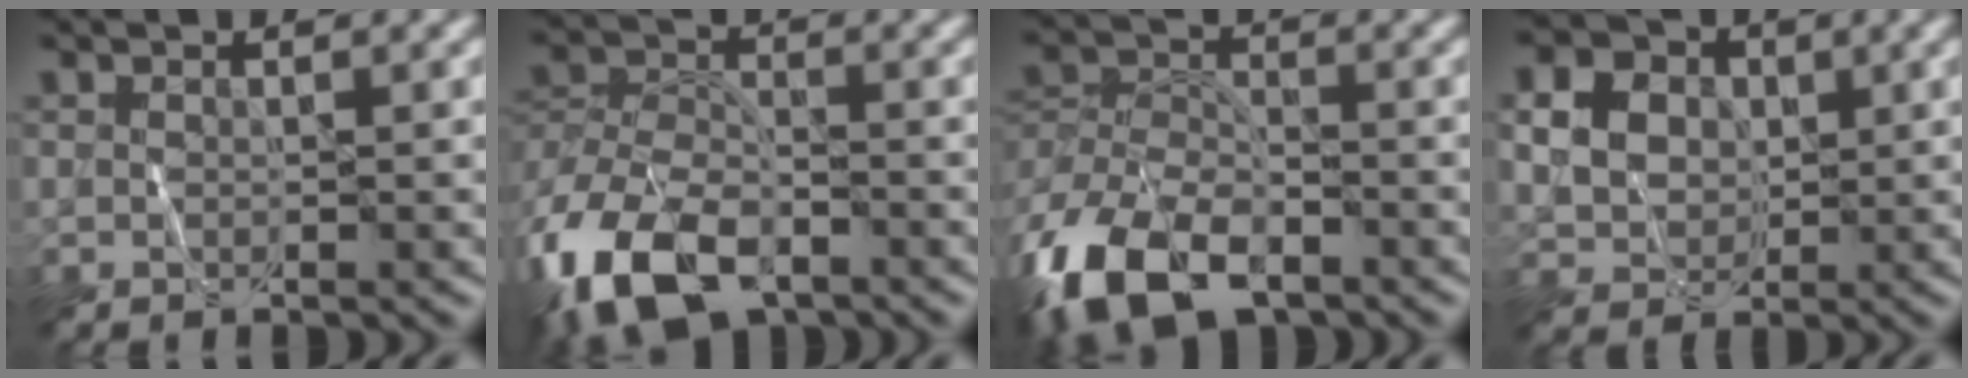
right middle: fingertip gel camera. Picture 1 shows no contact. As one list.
[{"total": 11.5, "force": [-7.2, 6.0, 6.7], "torque": [-0.152, -0.021, -0.143]}, {"total": 11.1, "force": [-7.3, 5.6, 6.2], "torque": [-0.131, -0.010, -0.150]}, {"total": 6.2, "force": [1.5, 5.2, 3.1], "torque": [-0.077, 0.018, 0.027]}]